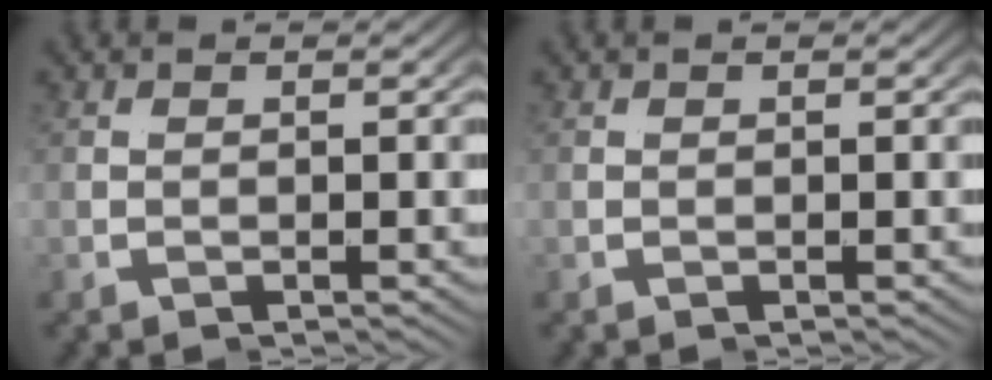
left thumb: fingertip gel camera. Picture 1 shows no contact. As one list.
[{"total": 0.0}]